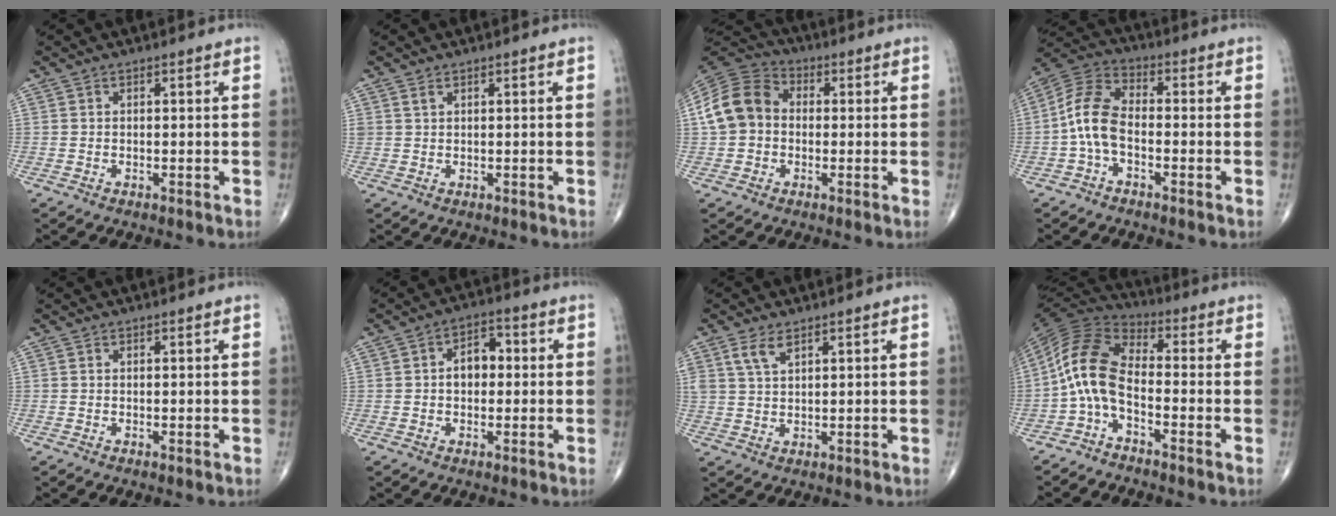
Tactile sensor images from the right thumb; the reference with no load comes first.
{"total": 0.8, "force": [0.6, 0.4, 0.3], "torque": [-0.003, 0.001, 0.012]}
{"total": 11.2, "force": [0.1, 9.1, 6.5], "torque": [-0.117, 0.035, -0.012]}
{"total": 9.0, "force": [-2.0, 5.0, 7.1], "torque": [-0.140, 0.034, -0.051]}
{"total": 0.0}
{"total": 8.0, "force": [0.4, 5.8, 5.6], "torque": [-0.051, 0.024, -0.003]}
{"total": 3.8, "force": [2.3, 1.7, 2.5], "torque": [-0.051, -0.003, 0.052]}
{"total": 10.5, "force": [-2.8, 5.3, 8.6], "torque": [-0.168, 0.053, -0.072]}